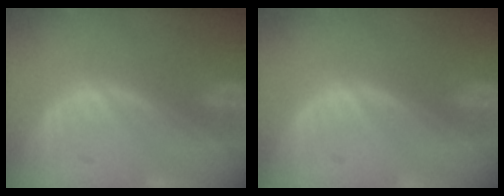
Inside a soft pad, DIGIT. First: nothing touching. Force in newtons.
{"total": 0.0}